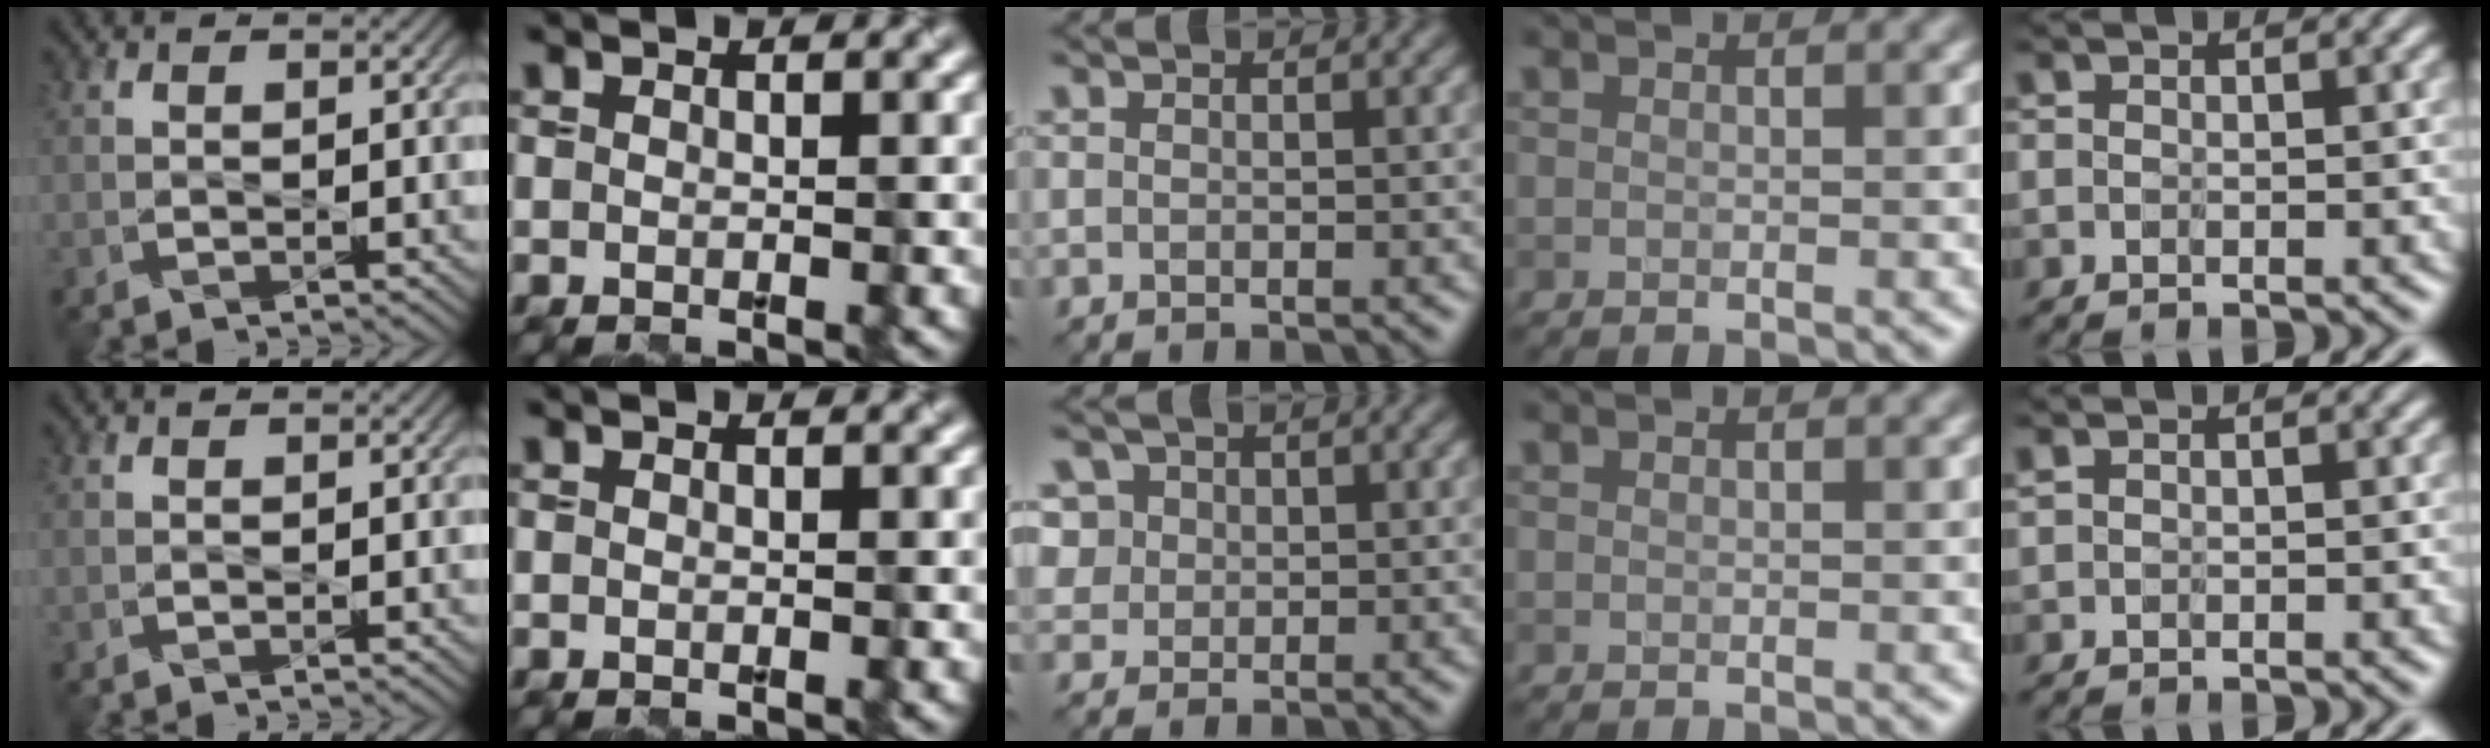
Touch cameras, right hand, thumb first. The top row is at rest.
{"middle": {"total": 4.9, "force": [2.4, 4.0, 1.6], "torque": [-0.041, 0.018, 0.029]}, "little": {"total": 0.6, "force": [0.1, -0.5, -0.2], "torque": [-0.003, -0.006, 0.013]}}